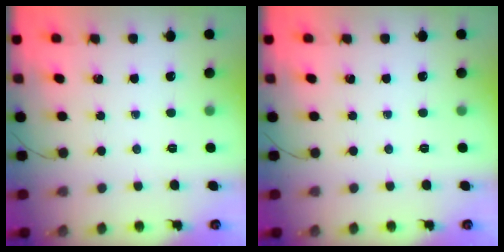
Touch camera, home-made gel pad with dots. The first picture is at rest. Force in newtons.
{"total": 0.0}